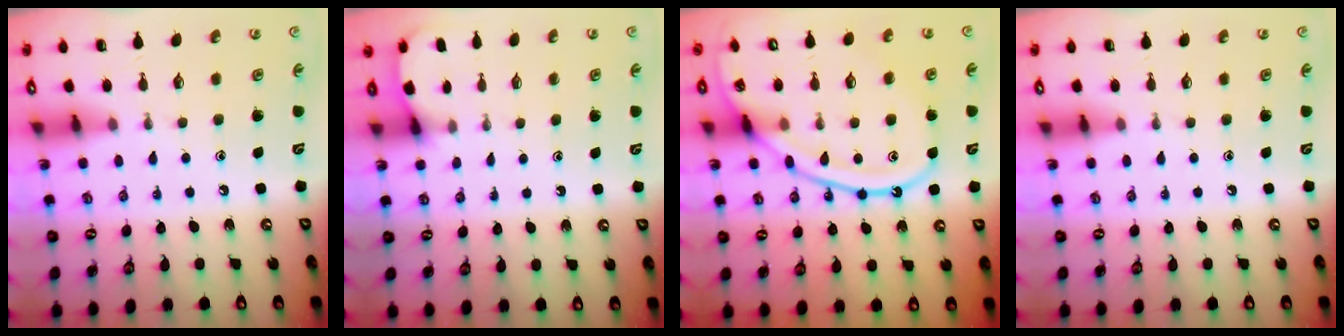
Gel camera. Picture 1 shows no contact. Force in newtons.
{"total": 2.8, "press": 2.8, "slide": 0.1}
{"total": 17.6, "press": 17.5, "slide": 1.9}
{"total": 0.0}